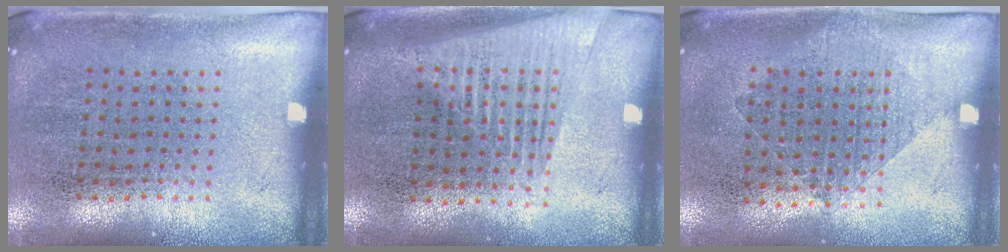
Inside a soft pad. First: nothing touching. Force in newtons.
{"total": 1.6, "press": 1.4, "slide": 0.6}
{"total": 1.0, "press": 1.0, "slide": 0.4}